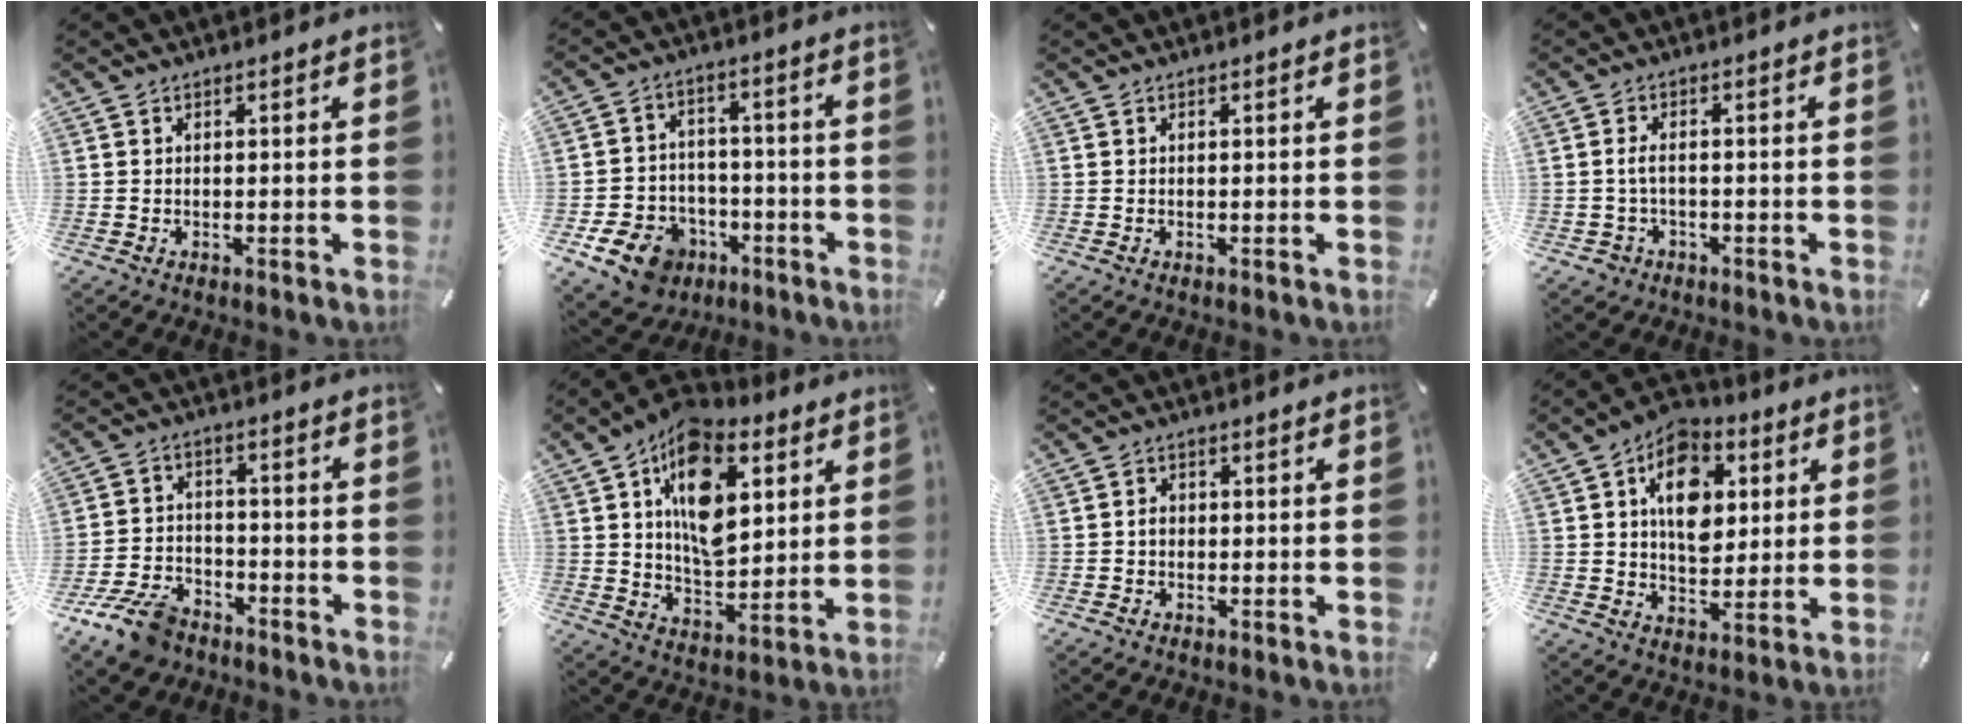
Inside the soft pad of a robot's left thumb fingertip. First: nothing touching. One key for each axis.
{"total": 10.8, "fx": -5.9, "fy": 8.0, "fz": 4.1, "tx": -0.079, "ty": 0.045, "tz": -0.102}
{"total": 0.0}
{"total": 3.1, "fx": -0.6, "fy": 2.1, "fz": 2.2, "tx": -0.045, "ty": 0.007, "tz": -0.014}
{"total": 10.6, "fx": -7.6, "fy": 5.9, "fz": 4.6, "tx": -0.088, "ty": 0.046, "tz": -0.140}
{"total": 17.1, "fx": 6.2, "fy": 10.7, "fz": 11.8, "tx": -0.203, "ty": -0.018, "tz": 0.111}
{"total": 2.4, "fx": -0.4, "fy": 2.0, "fz": 1.3, "tx": -0.025, "ty": 0.006, "tz": -0.010}
{"total": 13.7, "fx": 3.7, "fy": 10.2, "fz": 8.4, "tx": -0.111, "ty": -0.008, "tz": 0.066}